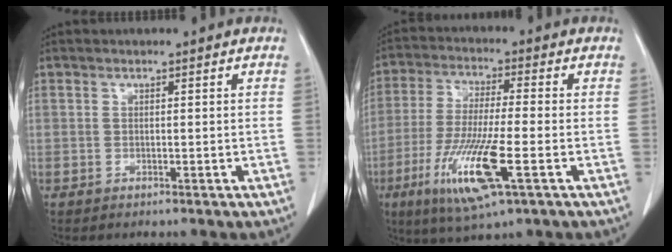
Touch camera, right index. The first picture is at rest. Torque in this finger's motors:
{"motor_torque": [1.78, -0.36, 0.44, 0.15]}